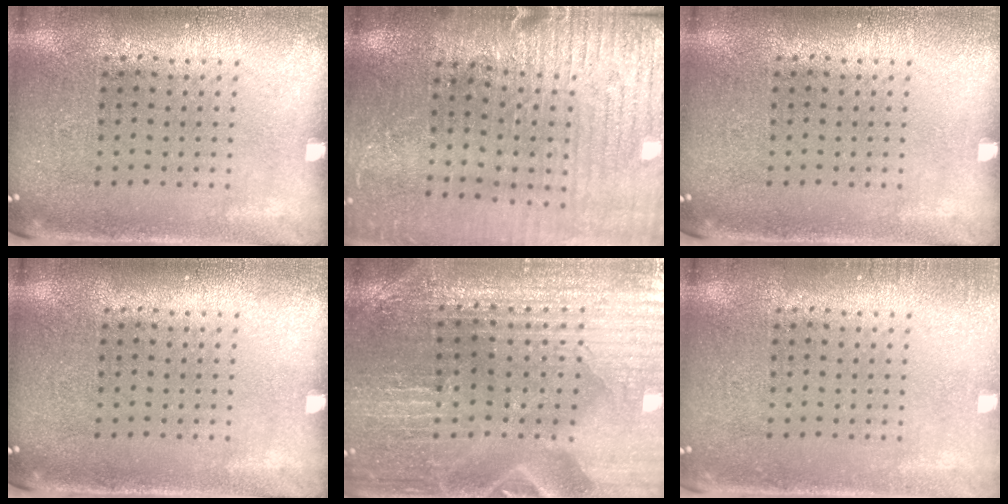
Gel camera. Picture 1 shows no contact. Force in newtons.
{"total": 2.9, "press": 2.9, "slide": 0.6}
{"total": 0.0}
{"total": 0.0}
{"total": 2.5, "press": 2.4, "slide": 0.4}
{"total": 0.8, "press": 0.8, "slide": 0.0}